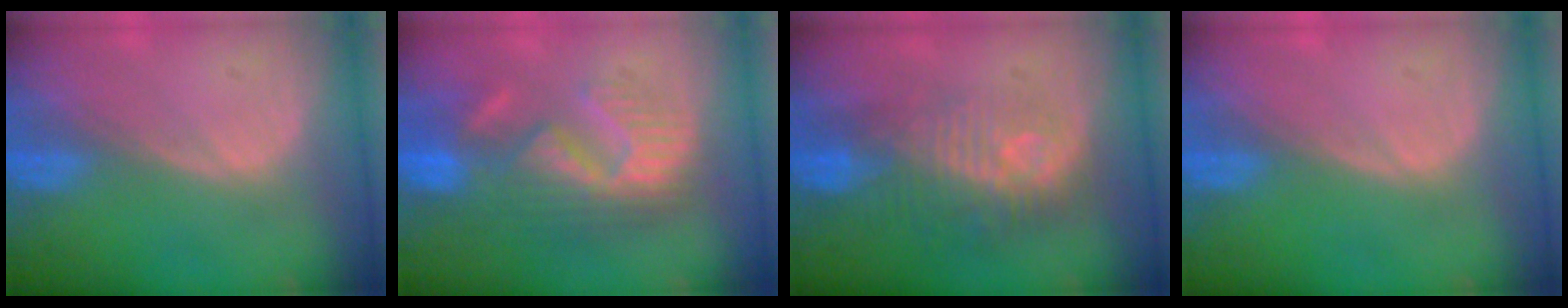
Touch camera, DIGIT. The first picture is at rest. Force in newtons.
{"total": 10.1, "press": 9.7, "slide": 2.9}
{"total": 9.8, "press": 8.9, "slide": 4.1}
{"total": 0.0}